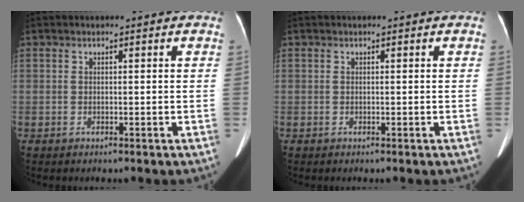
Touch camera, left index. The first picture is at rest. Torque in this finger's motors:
{"motor_torque": [0.09, -0.04, -0.02, 0.02]}